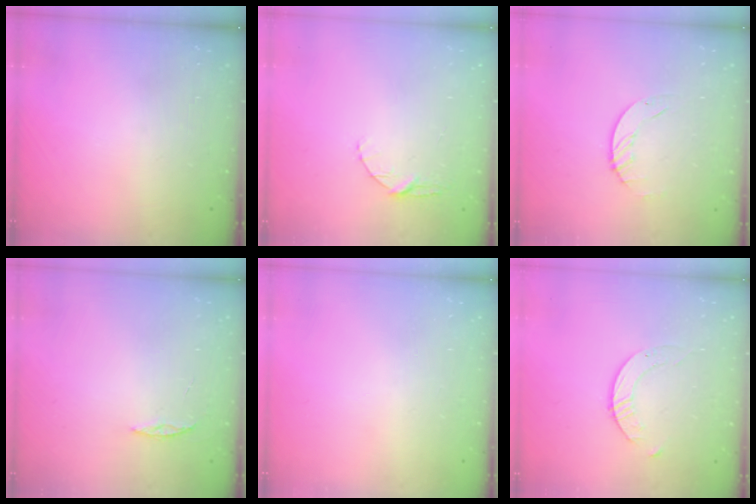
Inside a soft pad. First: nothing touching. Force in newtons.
{"total": 4.0, "press": 3.9, "slide": 0.4}
{"total": 1.9, "press": 1.9, "slide": 0.2}
{"total": 2.4, "press": 2.4, "slide": 0.2}
{"total": 0.0}
{"total": 2.8, "press": 2.8, "slide": 0.3}